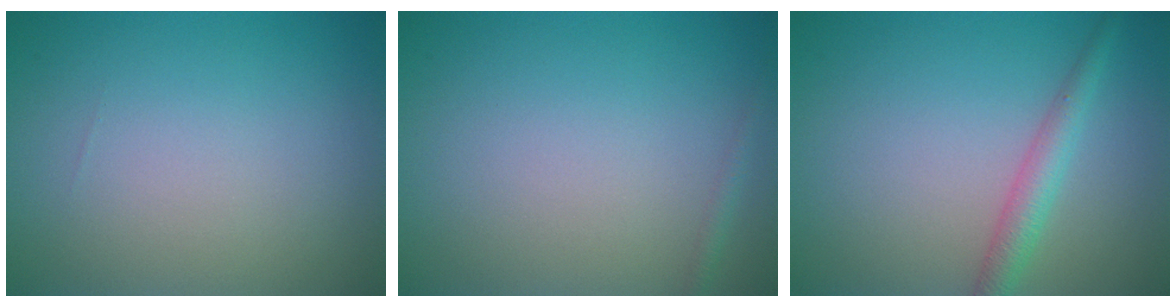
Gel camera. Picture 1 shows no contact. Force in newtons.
{"total": 0.8, "press": 0.8, "slide": 0.0}
{"total": 2.6, "press": 2.6, "slide": 0.1}